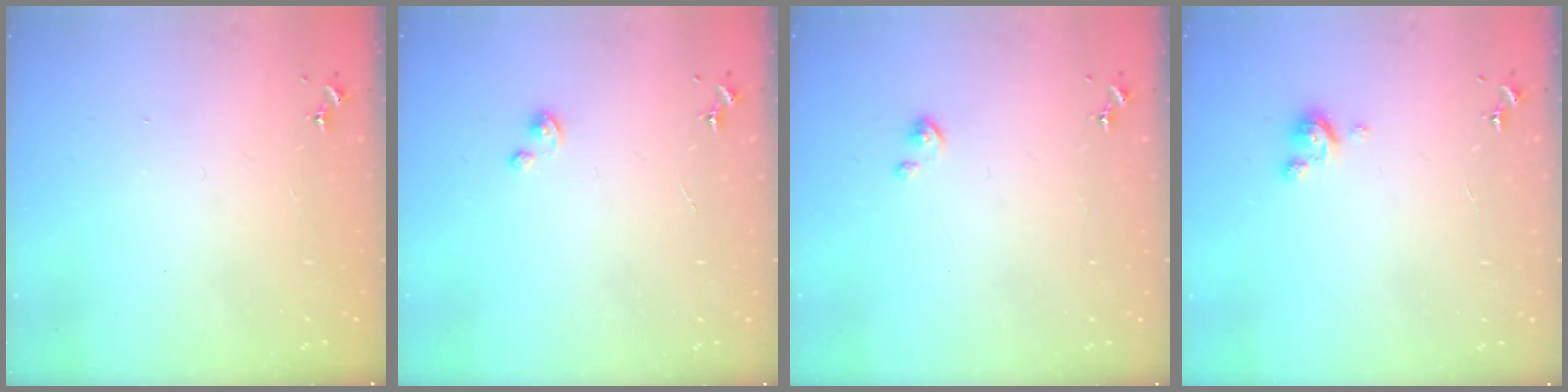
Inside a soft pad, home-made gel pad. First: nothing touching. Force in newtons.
{"total": 1.5, "press": 1.5, "slide": 0.2}
{"total": 2.2, "press": 2.2, "slide": 0.2}
{"total": 3.0, "press": 3.0, "slide": 0.3}